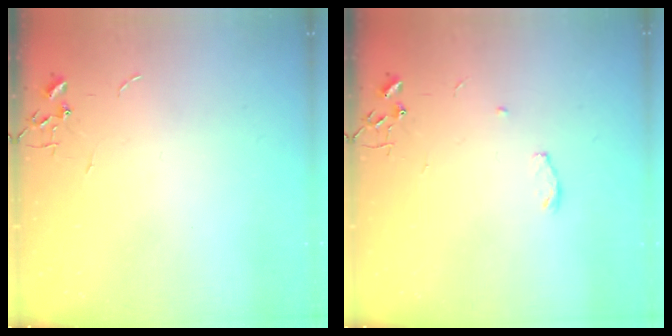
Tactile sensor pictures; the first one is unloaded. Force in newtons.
{"total": 4.0, "press": 4.0, "slide": 0.6}